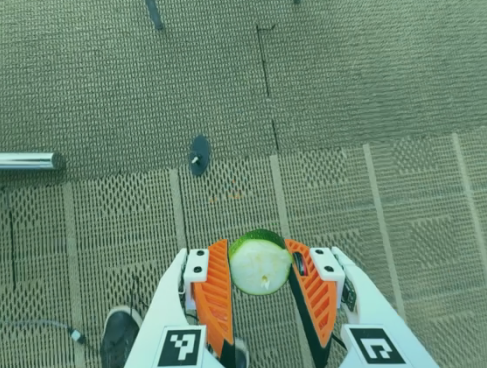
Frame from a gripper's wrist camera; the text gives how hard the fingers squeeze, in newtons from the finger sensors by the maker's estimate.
{"total": 9.0, "left": 8.7, "right": 9.4}